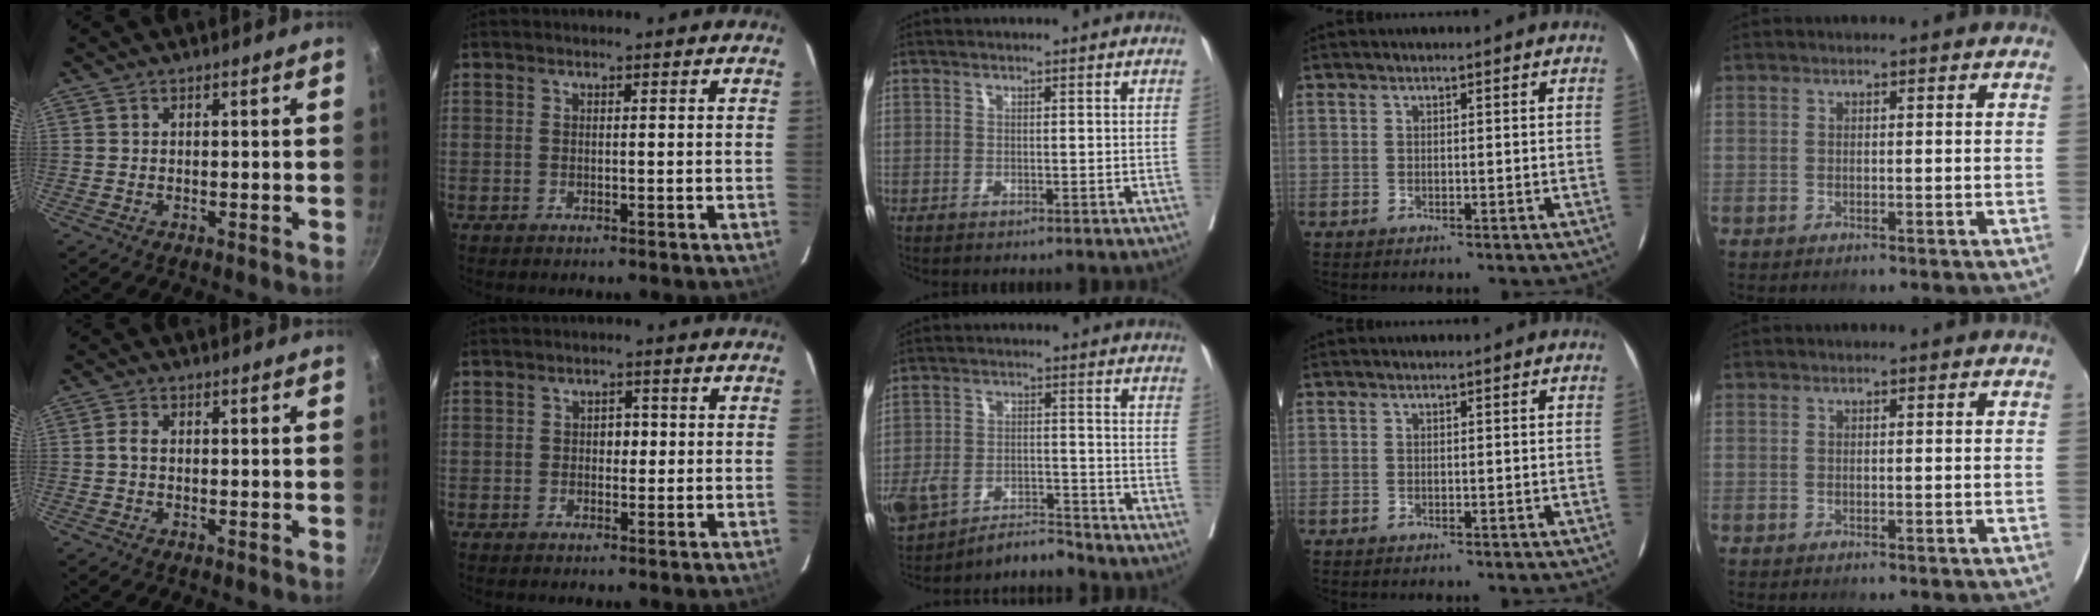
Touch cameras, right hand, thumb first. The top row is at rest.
{"thumb": {"total": 1.7, "force": [-0.1, 1.0, 1.4], "torque": [-0.026, 0.002, -0.006]}, "index": {"total": 2.3, "force": [0.1, 1.5, 1.7], "torque": [-0.024, 0.007, 0.001]}, "middle": {"total": 6.5, "force": [-5.8, 2.1, 2.1], "torque": [-0.043, 0.020, -0.102]}}